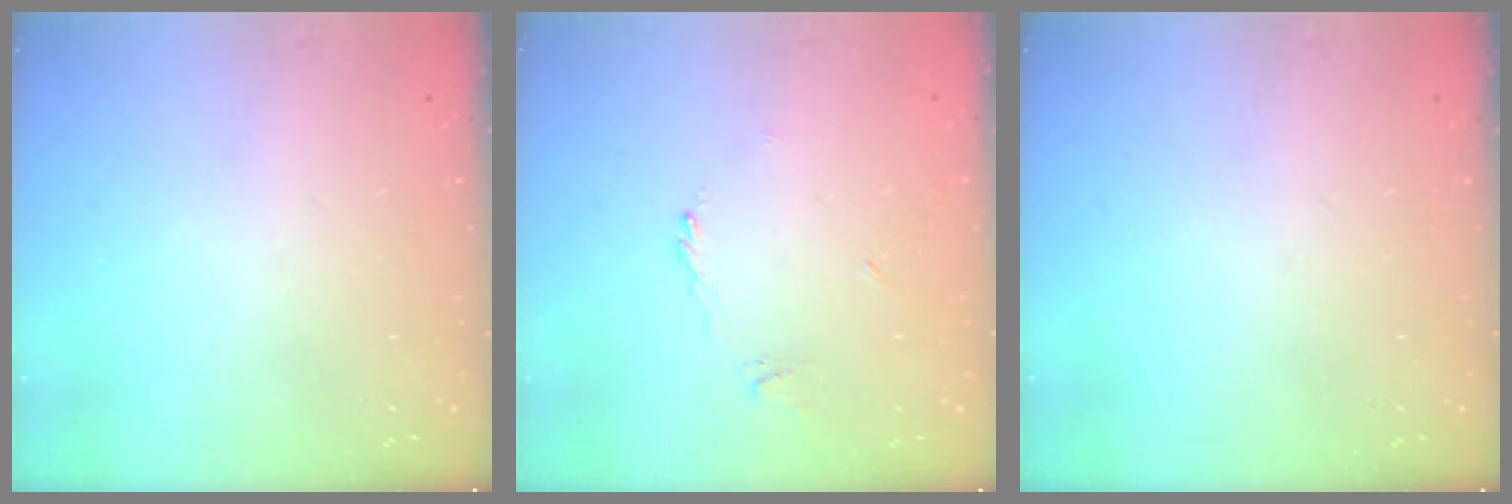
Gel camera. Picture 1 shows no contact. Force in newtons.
{"total": 1.1, "press": 1.1, "slide": 0.4}
{"total": 0.0}